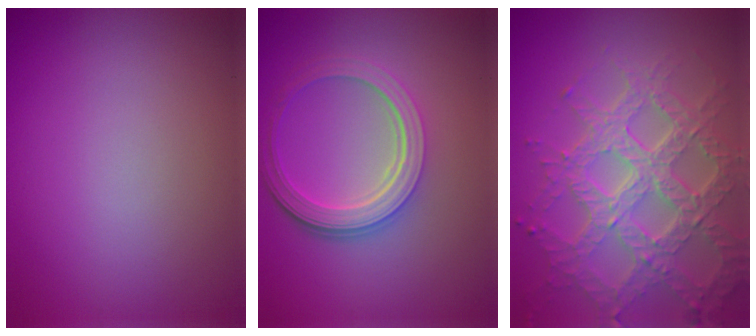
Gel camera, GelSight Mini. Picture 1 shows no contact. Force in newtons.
{"total": 5.2, "press": 3.8, "slide": 3.5}
{"total": 8.0, "press": 5.8, "slide": 5.5}